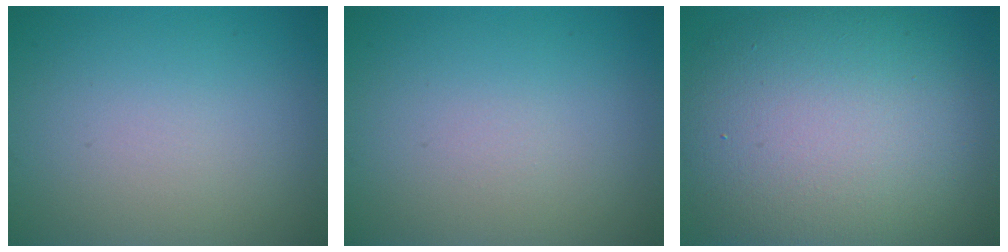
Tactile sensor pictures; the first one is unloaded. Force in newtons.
{"total": 0.0}
{"total": 13.5, "press": 13.5, "slide": 0.4}